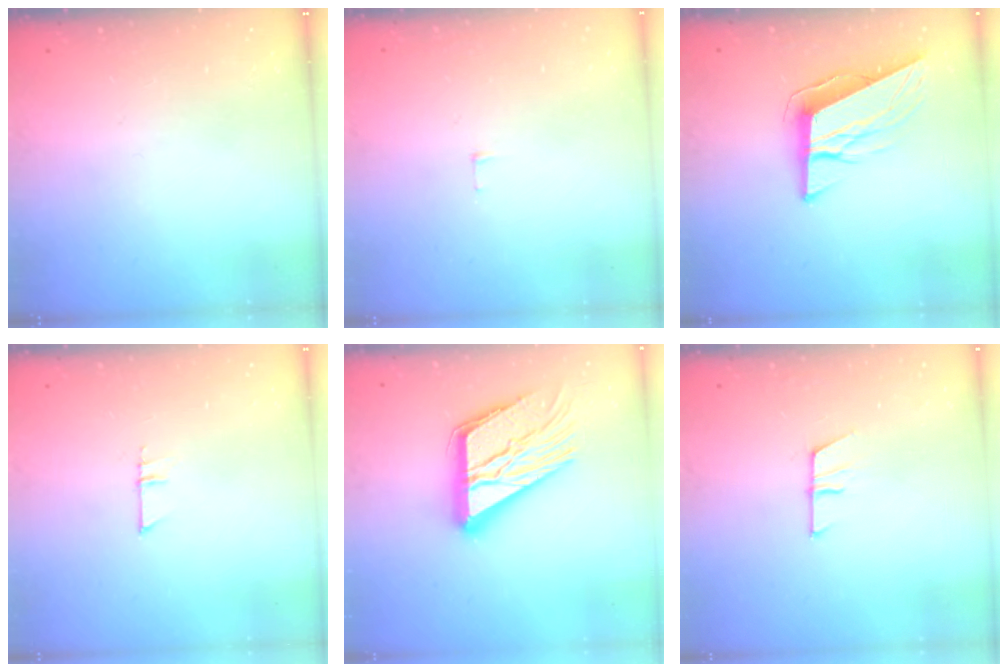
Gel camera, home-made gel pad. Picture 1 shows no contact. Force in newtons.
{"total": 3.8, "press": 3.8, "slide": 0.3}
{"total": 10.5, "press": 10.2, "slide": 2.4}
{"total": 4.6, "press": 4.6, "slide": 0.4}
{"total": 18.9, "press": 18.8, "slide": 1.9}
{"total": 7.8, "press": 7.8, "slide": 0.4}